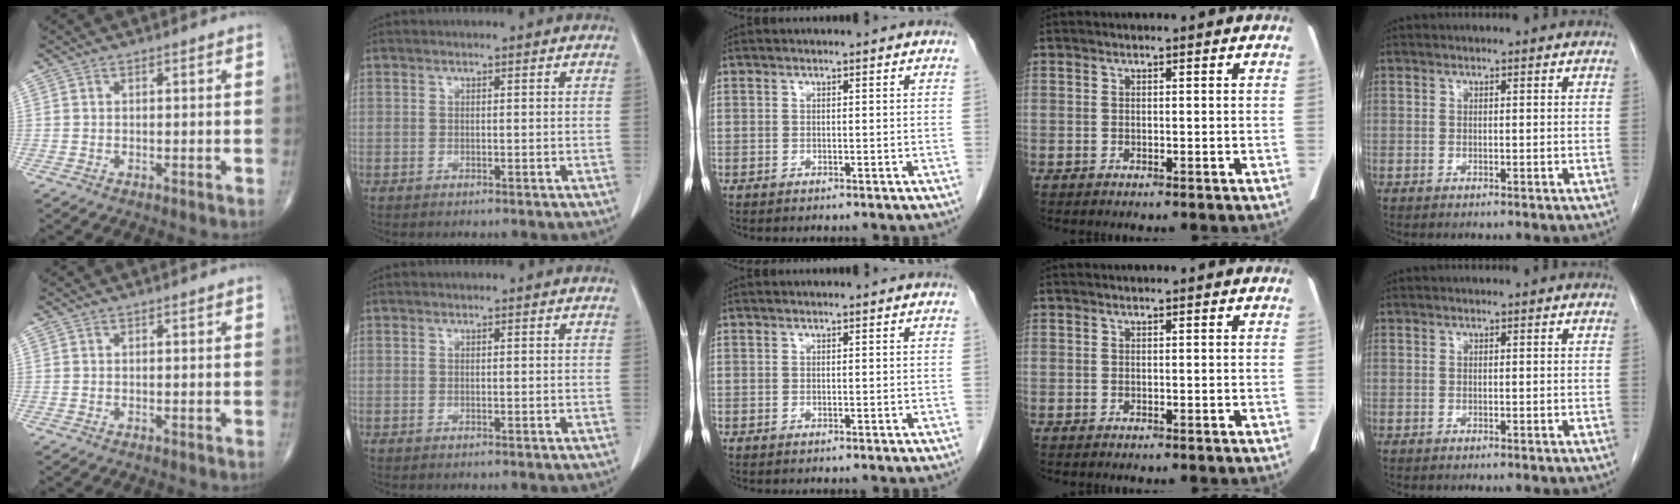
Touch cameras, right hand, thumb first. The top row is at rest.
{}